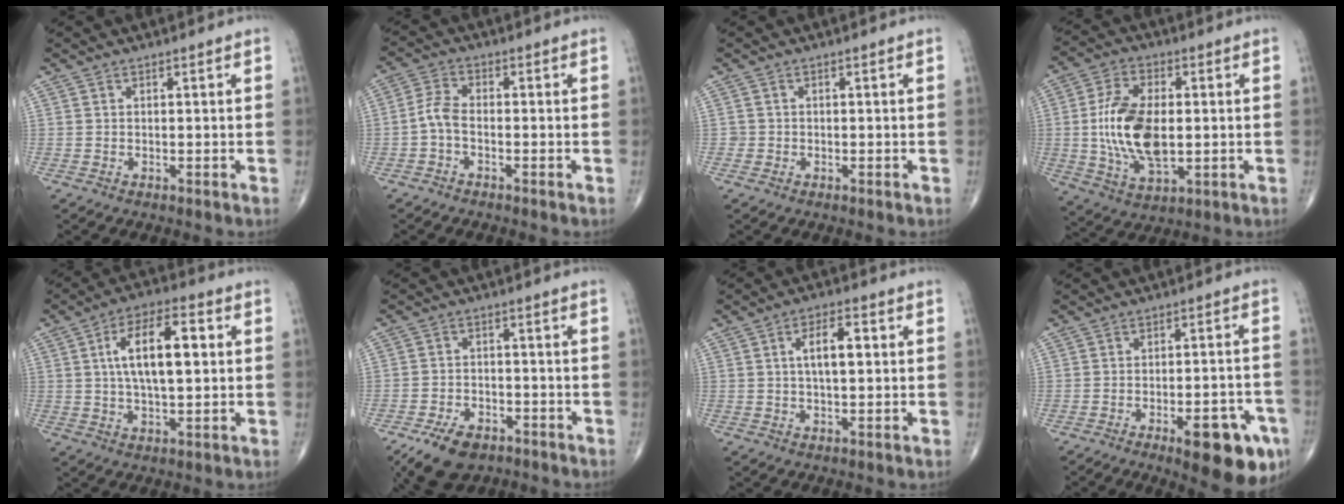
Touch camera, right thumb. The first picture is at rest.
{"total": 3.8, "force": [-1.3, 1.9, 3.0], "torque": [-0.067, 0.016, -0.035]}
{"total": 0.9, "force": [-0.3, 0.8, -0.1], "torque": [0.005, 0.006, -0.007]}
{"total": 14.9, "force": [-0.1, 8.0, 12.6], "torque": [-0.238, -0.004, 0.002]}
{"total": 13.1, "force": [2.2, 5.5, 11.7], "torque": [-0.190, 0.014, 0.034]}
{"total": 9.1, "force": [-5.7, 5.1, 4.8], "torque": [-0.074, 0.016, -0.093]}
{"total": 6.6, "force": [1.1, 2.8, 5.8], "torque": [-0.089, 0.009, 0.014]}
{"total": 13.7, "force": [-6.6, 4.4, 11.2], "torque": [-0.115, 0.024, -0.077]}